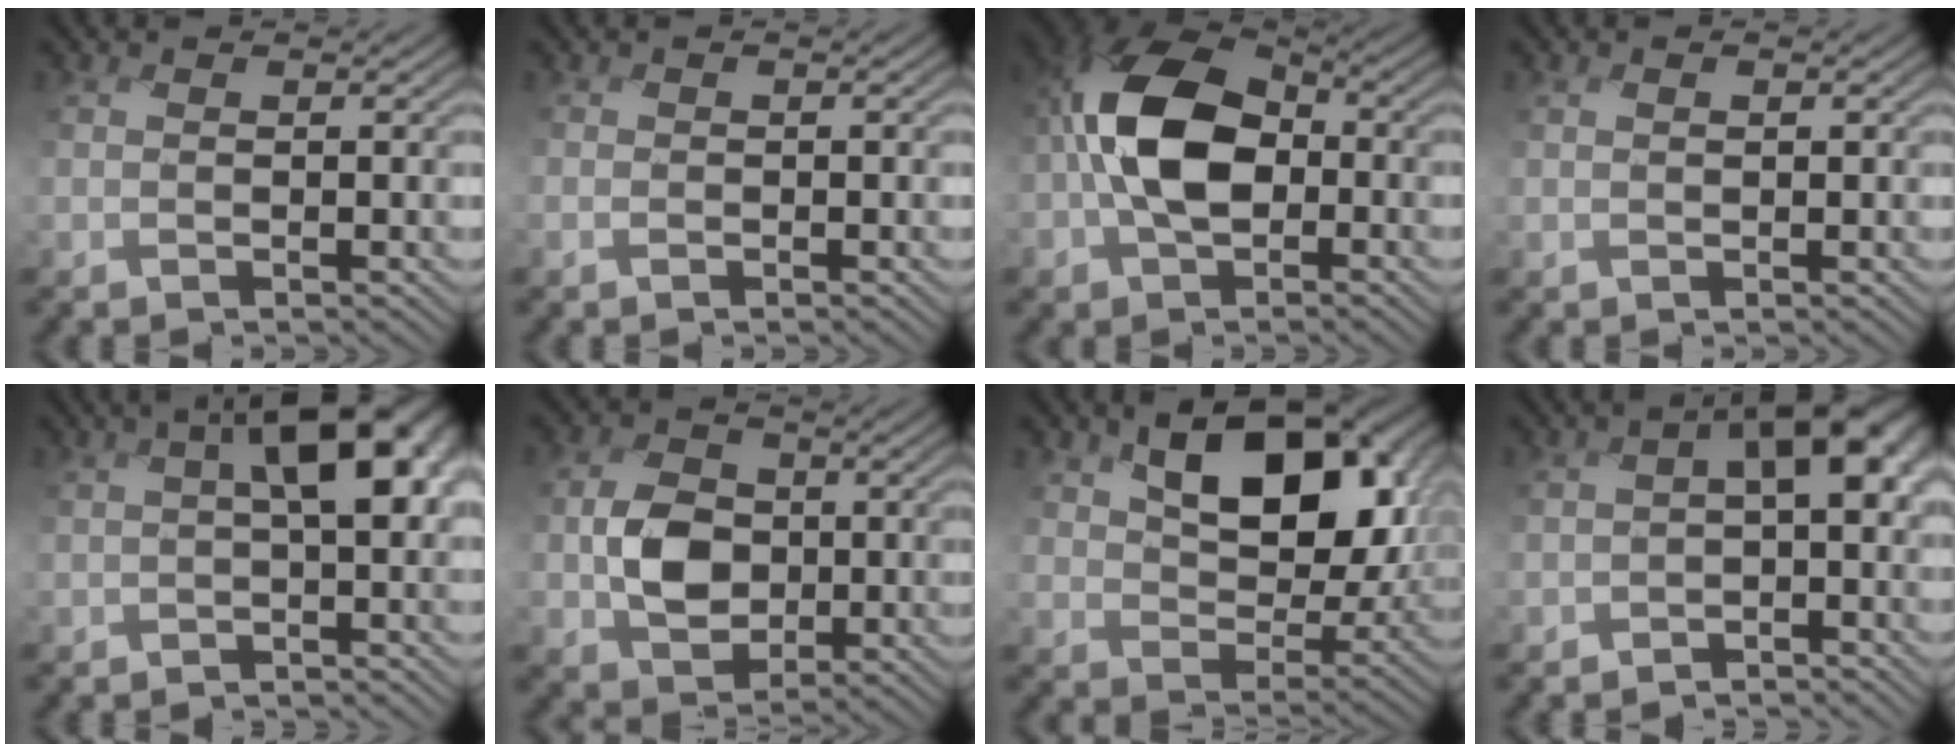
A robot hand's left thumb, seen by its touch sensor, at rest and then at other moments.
{"total": 0.6, "force": [-0.6, 0.2, -0.2], "torque": [0.009, -0.002, -0.011]}
{"total": 12.0, "force": [-1.6, 7.9, 8.8], "torque": [-0.192, 0.014, -0.052]}
{"total": 0.6, "force": [0.1, 0.4, 0.5], "torque": [-0.007, 0.000, 0.003]}
{"total": 6.6, "force": [0.3, 2.9, 6.0], "torque": [-0.095, 0.004, -0.002]}
{"total": 5.8, "force": [-1.1, 4.6, 3.3], "torque": [-0.064, 0.001, -0.030]}
{"total": 12.4, "force": [3.9, 7.9, 8.7], "torque": [-0.145, -0.007, 0.072]}
{"total": 7.3, "force": [-1.2, 4.5, 5.6], "torque": [-0.093, -0.011, -0.030]}